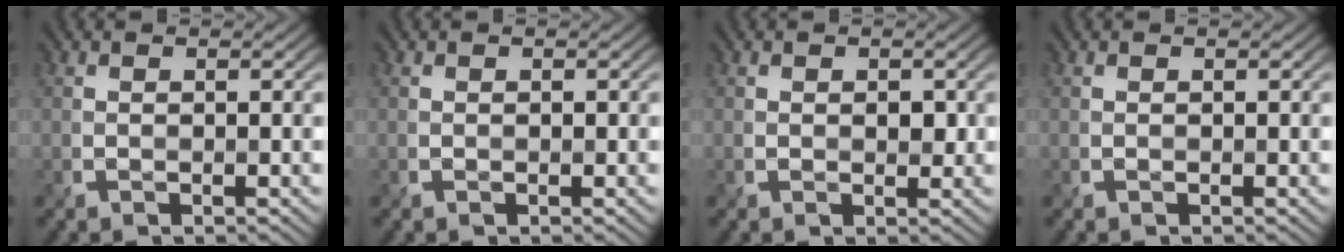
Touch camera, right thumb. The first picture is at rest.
{"total": 0.0}
{"total": 1.2, "force": [0.2, 0.9, 0.7], "torque": [-0.014, -0.006, 0.010]}
{"total": 0.0}